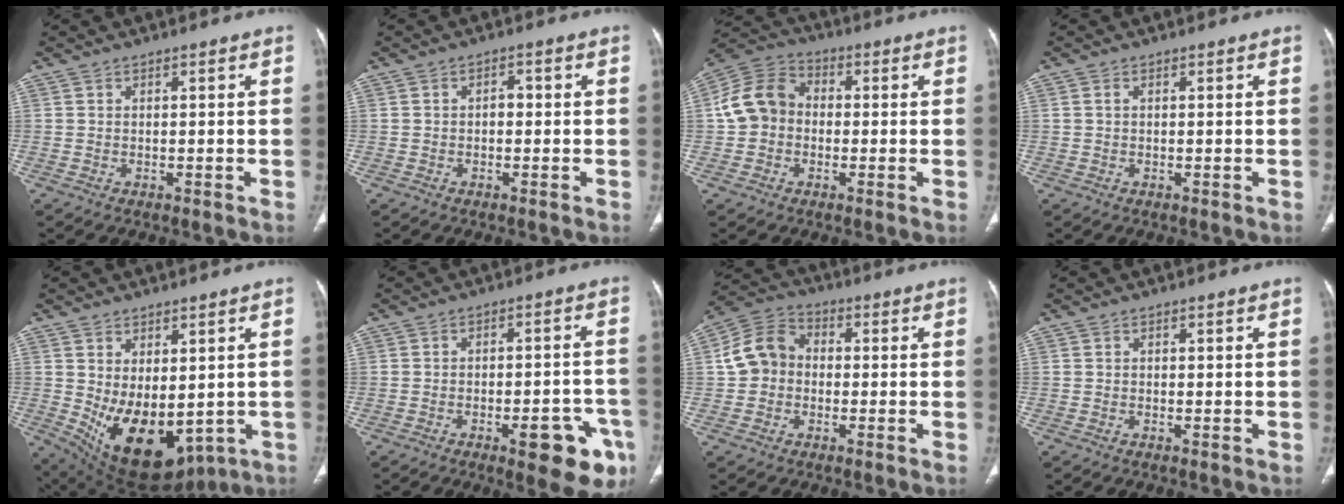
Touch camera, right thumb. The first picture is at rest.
{"total": 1.7, "force": [-0.3, 1.1, 1.2], "torque": [-0.011, 0.006, -0.009]}
{"total": 9.7, "force": [-0.6, 8.1, 5.2], "torque": [-0.091, 0.032, -0.026]}
{"total": 0.5, "force": [0.0, 0.3, 0.4], "torque": [-0.010, 0.000, 0.000]}
{"total": 16.0, "force": [-1.8, 9.3, 12.9], "torque": [-0.192, -0.020, 0.009]}
{"total": 12.3, "force": [-5.9, 4.3, 9.9], "torque": [-0.099, 0.029, -0.067]}
{"total": 8.5, "force": [-0.5, 7.2, 4.4], "torque": [-0.068, 0.028, -0.025]}
{"total": 0.0}